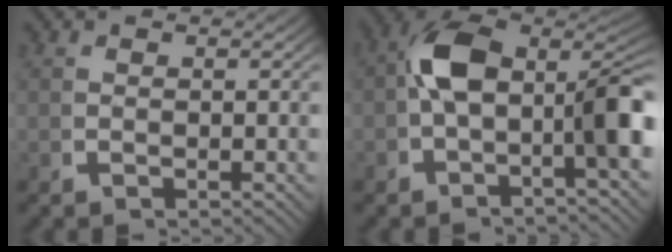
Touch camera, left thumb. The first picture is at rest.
{"total": 9.5, "force": [-0.7, 5.7, 7.6], "torque": [-0.138, -0.013, -0.012]}